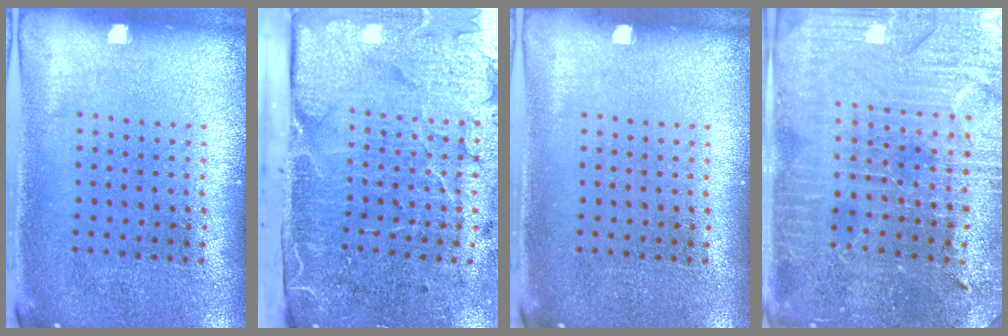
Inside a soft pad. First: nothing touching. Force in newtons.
{"total": 5.1, "press": 4.0, "slide": 3.1}
{"total": 0.0}
{"total": 3.3, "press": 3.3, "slide": 0.5}